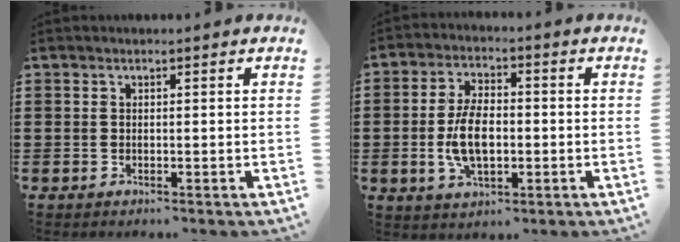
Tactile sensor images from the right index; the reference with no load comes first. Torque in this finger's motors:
{"motor_torque": [1.86, 0.17, 1.04, 0.21]}